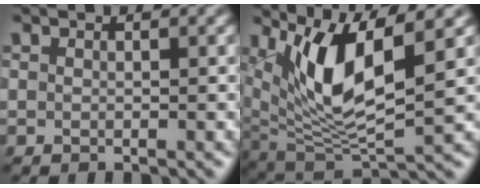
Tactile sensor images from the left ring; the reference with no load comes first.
{"total": 8.3, "force": [3.3, 2.7, 7.1], "torque": [-0.143, -0.015, 0.065]}